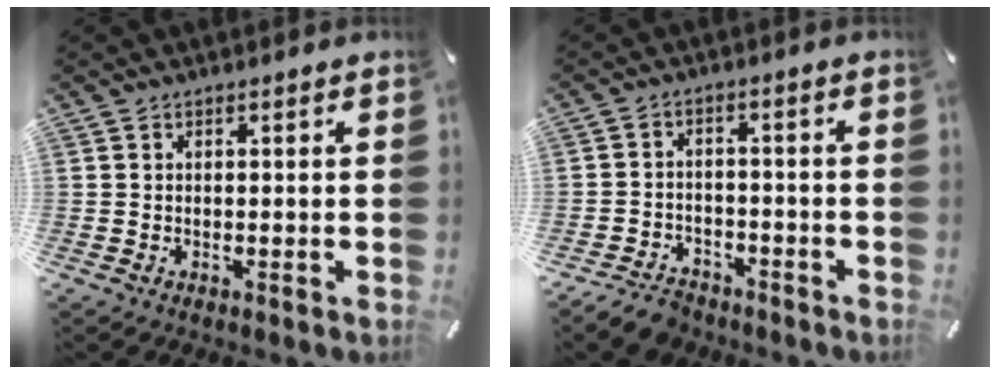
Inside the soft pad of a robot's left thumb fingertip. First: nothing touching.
{"total": 4.8, "force": [-4.0, 2.4, 1.1], "torque": [-0.027, 0.023, -0.079]}